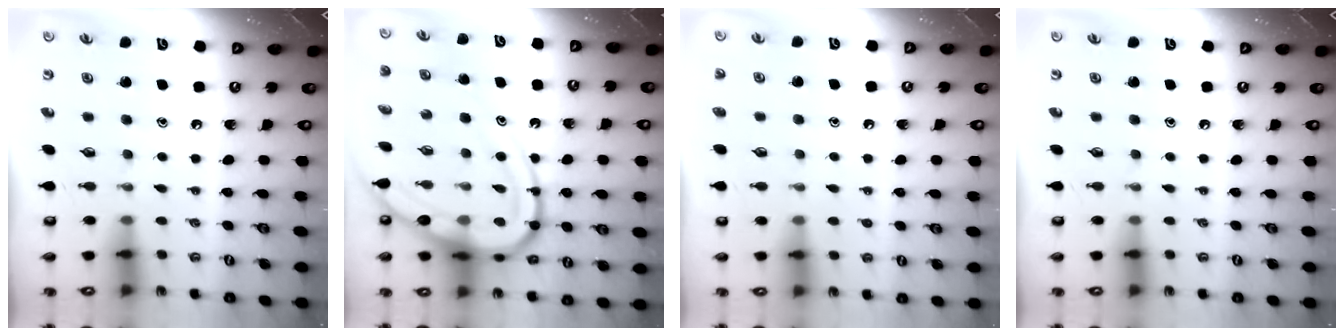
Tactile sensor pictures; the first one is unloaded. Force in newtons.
{"total": 18.4, "press": 18.4, "slide": 1.8}
{"total": 1.1, "press": 1.1, "slide": 0.3}
{"total": 0.0}